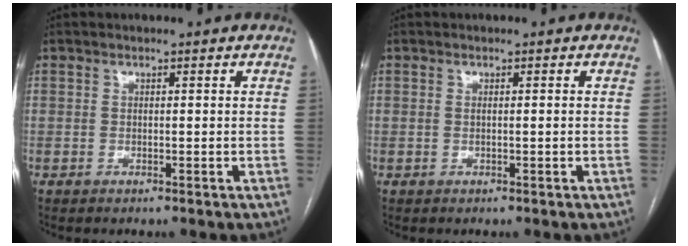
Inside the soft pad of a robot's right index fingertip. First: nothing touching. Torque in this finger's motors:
{"motor_torque": [-0.04, 0.03, -0.04, -0.01]}